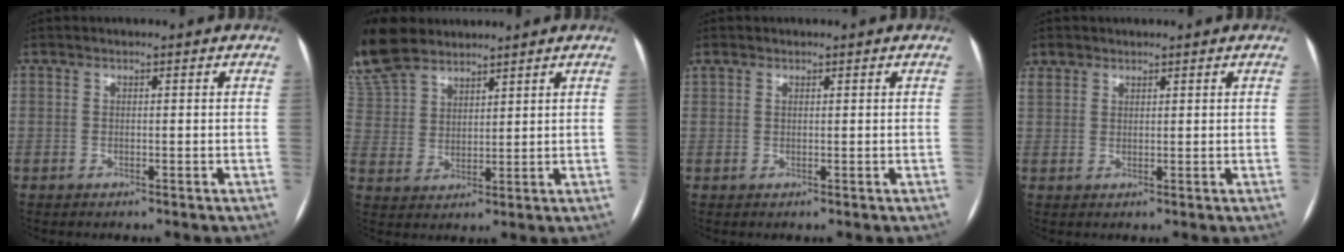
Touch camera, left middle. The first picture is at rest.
{"total": 13.6, "force": [11.8, 5.0, 4.8], "torque": [-0.158, 0.018, 0.243]}
{"total": 1.9, "force": [-0.6, -1.6, -0.9], "torque": [0.000, 0.003, 0.000]}
{"total": 2.6, "force": [1.9, 1.7, 0.4], "torque": [-0.012, 0.013, 0.039]}